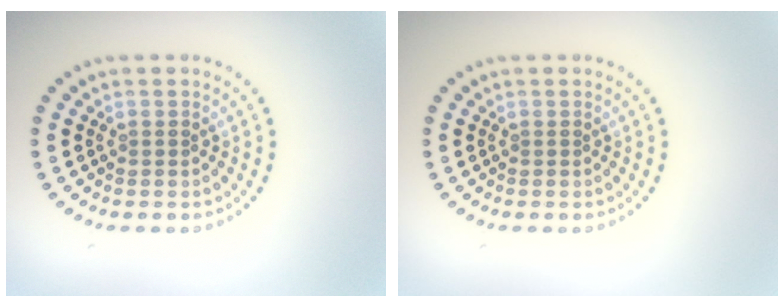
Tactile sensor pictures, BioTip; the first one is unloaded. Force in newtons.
{"total": 0.0}